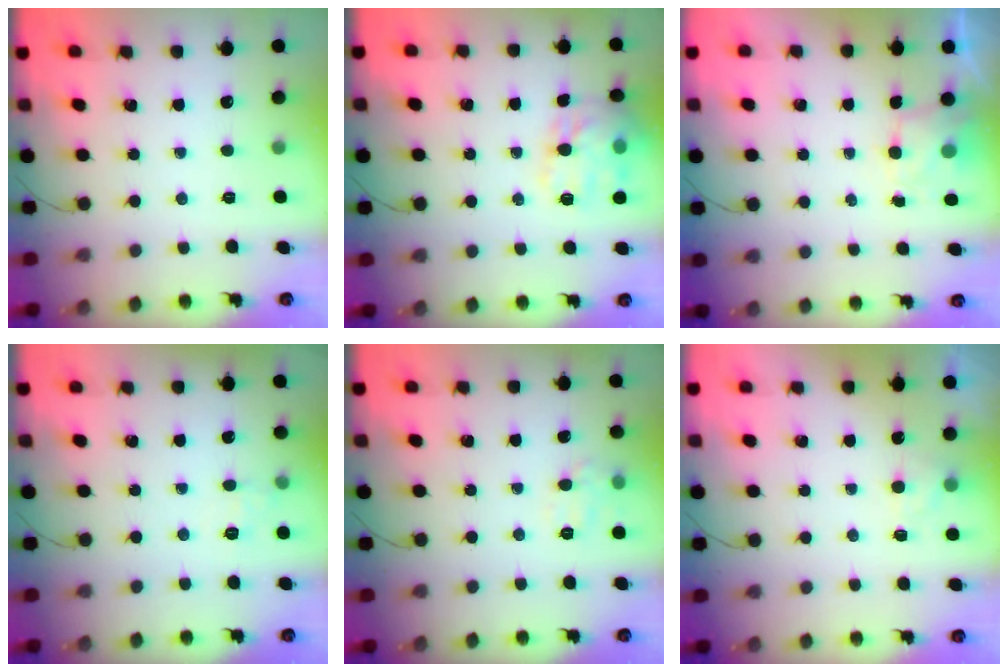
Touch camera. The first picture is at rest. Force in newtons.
{"total": 14.9, "press": 14.9, "slide": 0.7}
{"total": 4.0, "press": 3.8, "slide": 1.0}
{"total": 6.1, "press": 5.9, "slide": 1.5}
{"total": 7.2, "press": 7.1, "slide": 1.1}
{"total": 2.5, "press": 2.0, "slide": 1.5}